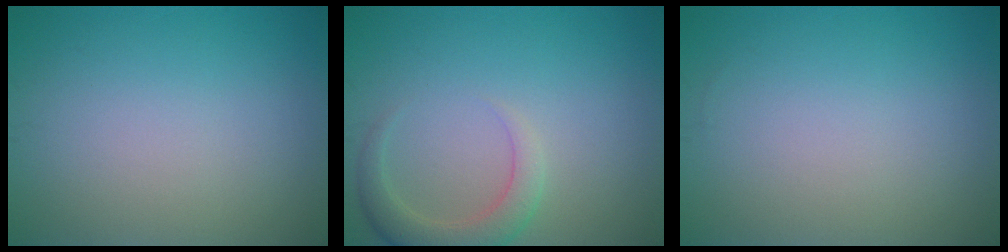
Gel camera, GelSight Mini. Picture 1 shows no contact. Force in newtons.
{"total": 3.1, "press": 3.1, "slide": 0.4}
{"total": 0.0}